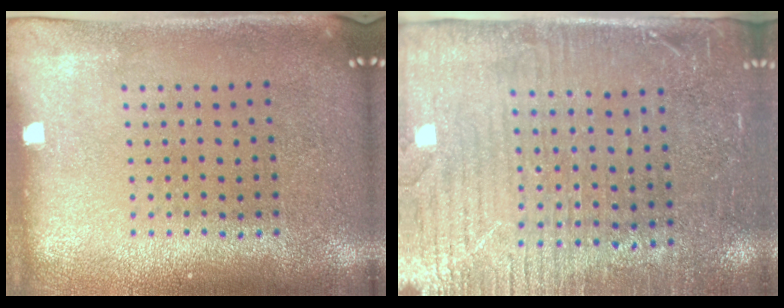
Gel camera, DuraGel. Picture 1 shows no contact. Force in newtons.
{"total": 3.5, "press": 3.1, "slide": 1.5}